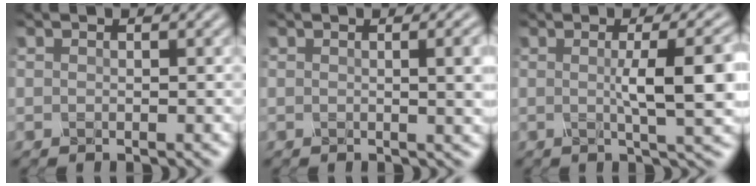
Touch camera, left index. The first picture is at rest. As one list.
[{"total": 3.2, "force": [0.5, 0.9, 3.0], "torque": [-0.043, -0.002, 0.013]}, {"total": 5.9, "force": [0.2, 0.9, 5.8], "torque": [-0.092, 0.006, 0.004]}]